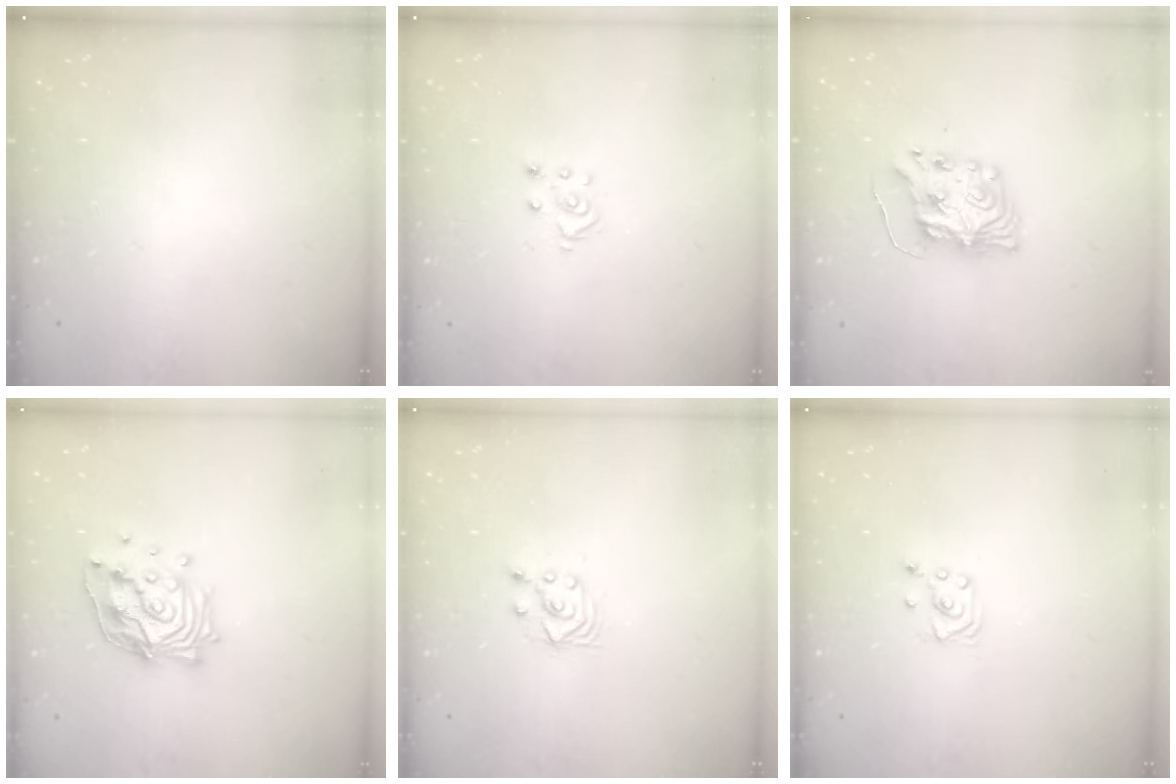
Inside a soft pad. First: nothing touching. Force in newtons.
{"total": 3.9, "press": 3.9, "slide": 0.1}
{"total": 8.2, "press": 8.2, "slide": 0.6}
{"total": 16.0, "press": 15.8, "slide": 2.3}
{"total": 3.5, "press": 3.2, "slide": 1.4}
{"total": 3.4, "press": 3.4, "slide": 0.4}